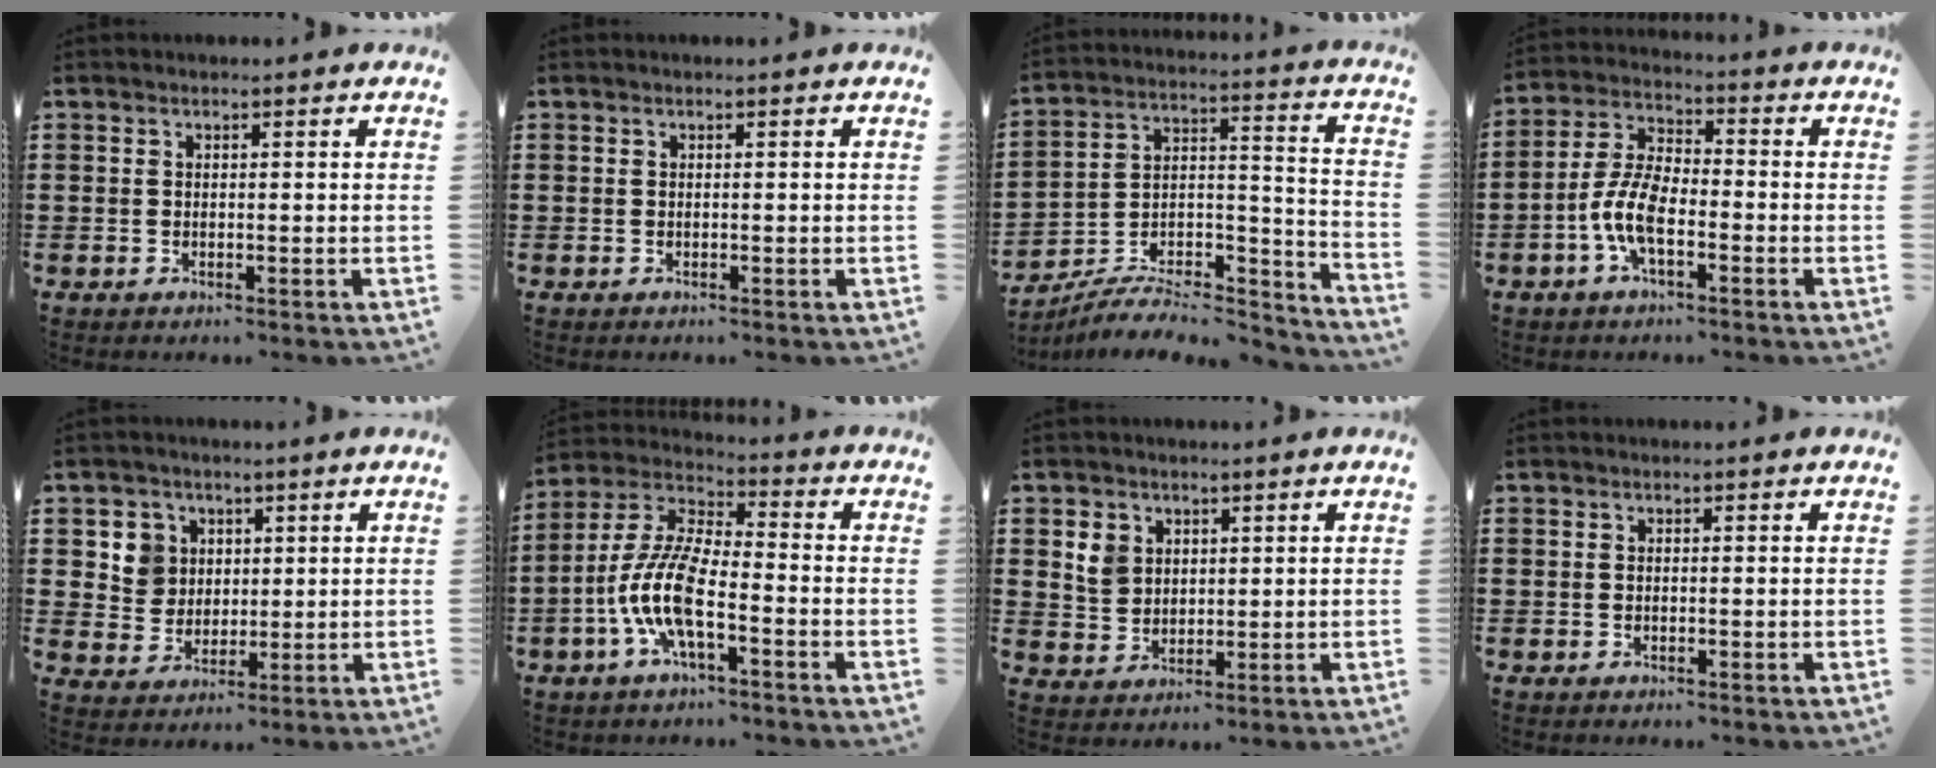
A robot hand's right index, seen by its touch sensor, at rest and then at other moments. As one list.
[{"total": 0.0}, {"total": 6.6, "force": [-5.8, 2.2, 2.3], "torque": [-0.034, 0.007, -0.112]}, {"total": 7.6, "force": [-2.7, 3.3, 6.3], "torque": [-0.154, -0.005, -0.058]}, {"total": 5.6, "force": [1.9, 5.2, 0.8], "torque": [-0.035, 0.014, 0.035]}, {"total": 9.8, "force": [-3.9, 2.8, 8.6], "torque": [-0.213, -0.013, -0.082]}, {"total": 4.2, "force": [1.7, 3.5, 1.5], "torque": [-0.035, 0.008, 0.030]}, {"total": 0.0}]